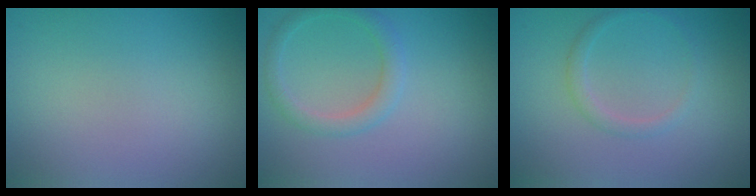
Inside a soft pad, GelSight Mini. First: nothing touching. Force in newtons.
{"total": 2.0, "press": 2.0, "slide": 0.1}
{"total": 1.2, "press": 1.2, "slide": 0.1}